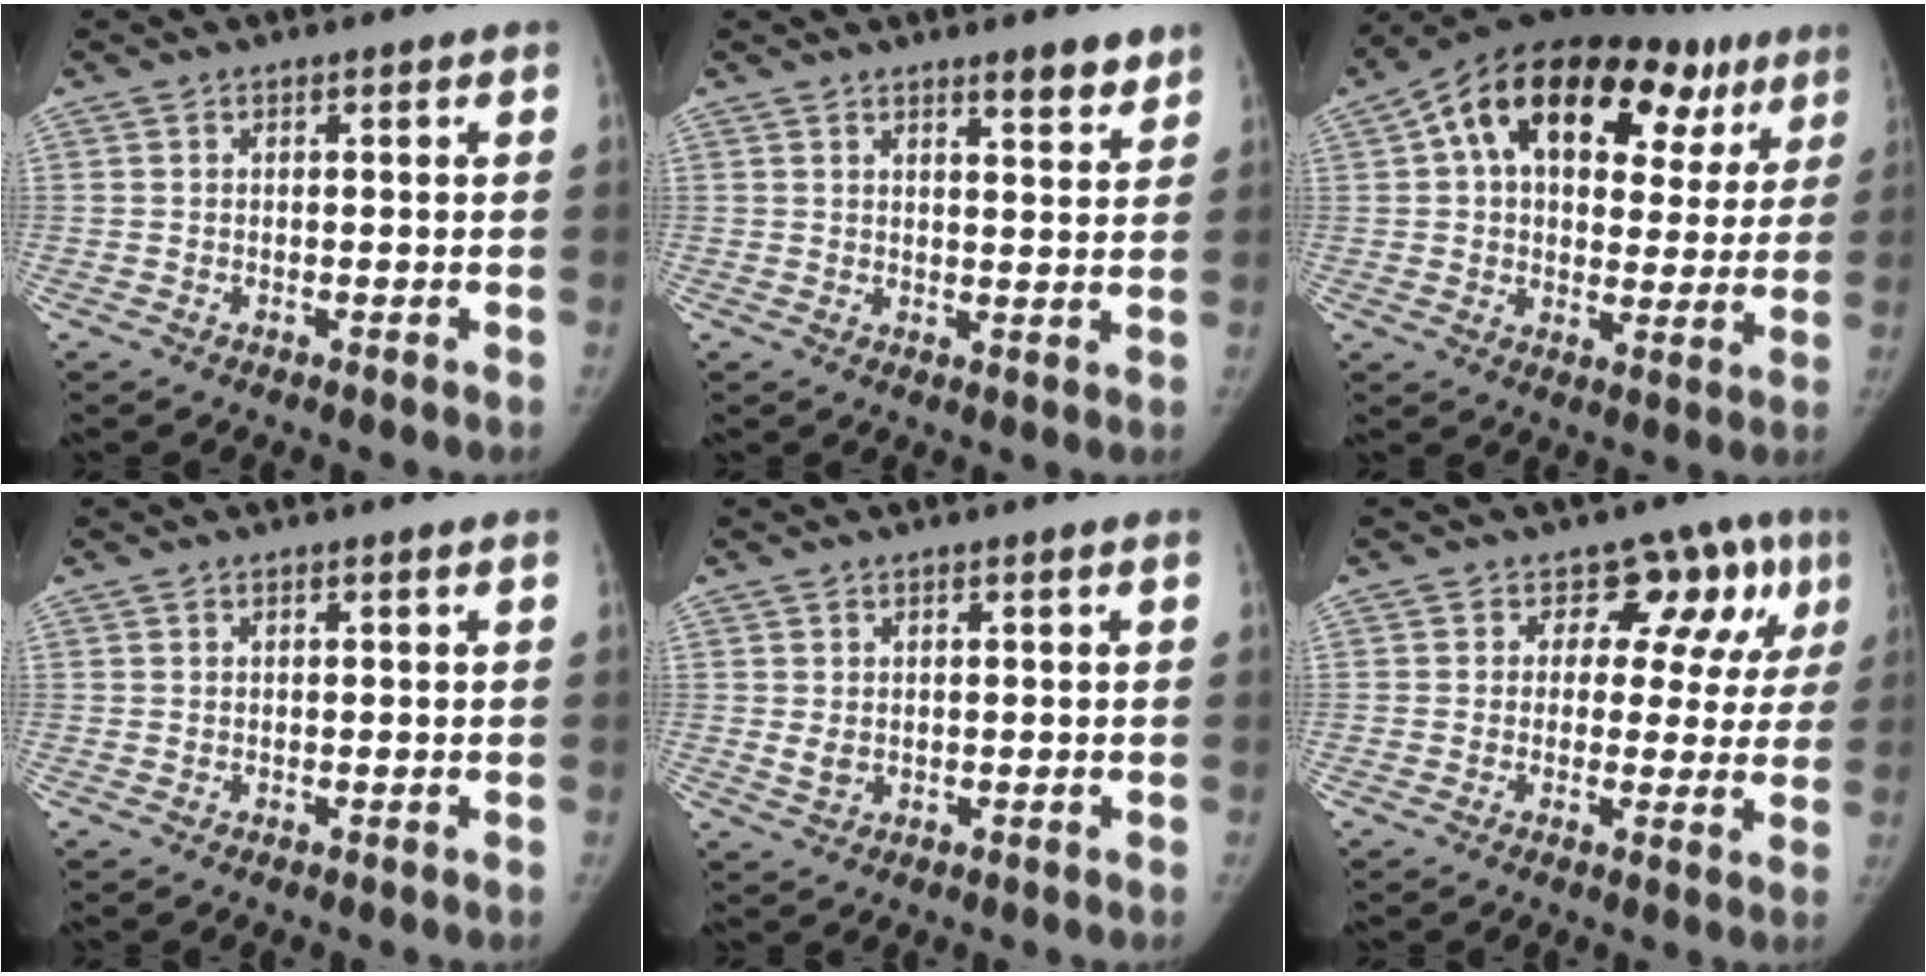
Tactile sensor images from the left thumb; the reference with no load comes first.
{"total": 4.3, "force": [3.4, 1.1, 2.3], "torque": [-0.018, -0.026, 0.047]}
{"total": 26.1, "force": [10.7, 15.2, 18.2], "torque": [-0.243, 0.048, 0.163]}
{"total": 0.0}
{"total": 2.0, "force": [0.1, 1.5, 1.2], "torque": [-0.015, -0.004, 0.007]}
{"total": 10.0, "force": [4.3, 7.7, 4.6], "torque": [0.013, 0.000, 0.044]}